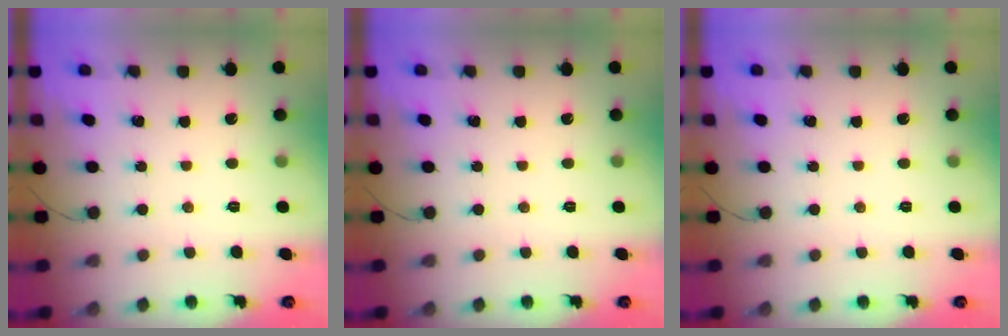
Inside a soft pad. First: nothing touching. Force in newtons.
{"total": 0.0}
{"total": 0.0}